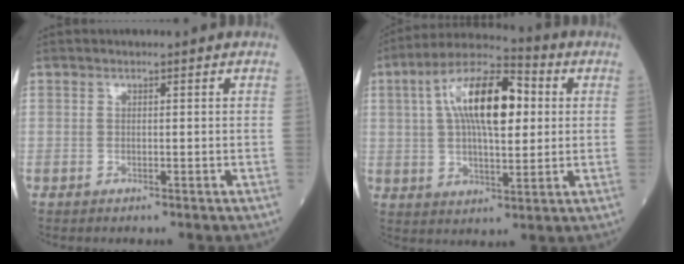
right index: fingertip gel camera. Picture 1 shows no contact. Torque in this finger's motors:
{"motor_torque": [1.56, 0.44, 0.76, 0.21]}